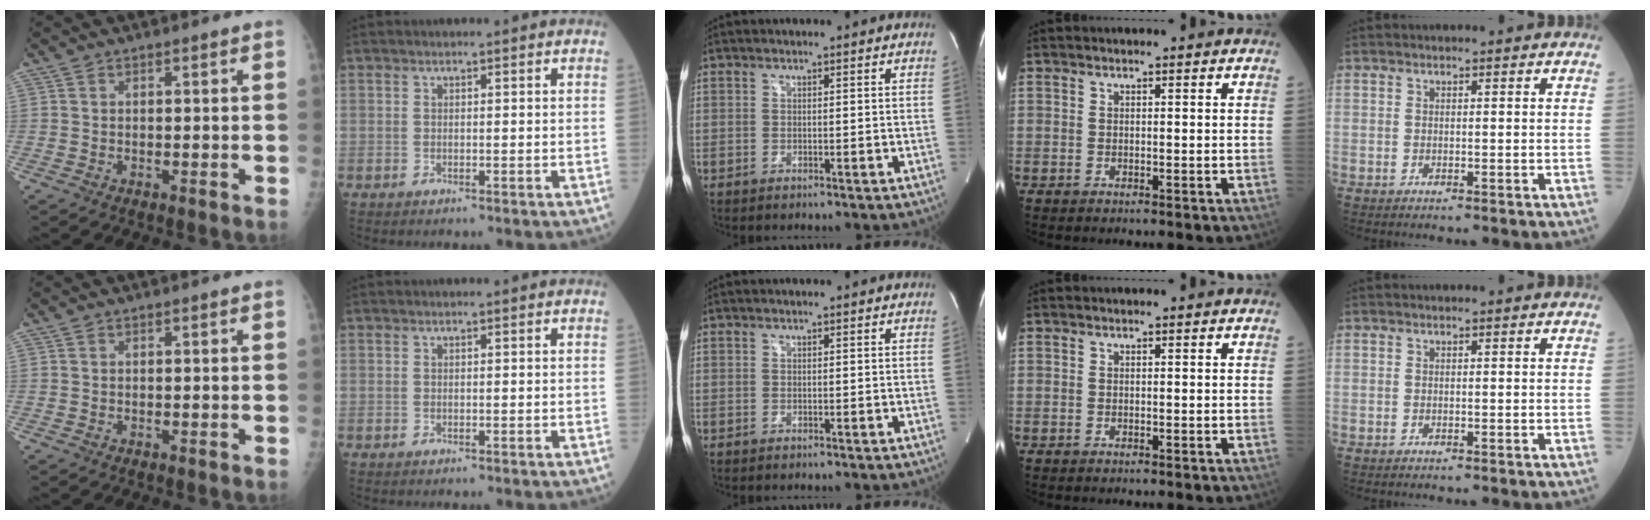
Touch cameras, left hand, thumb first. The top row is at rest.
{}